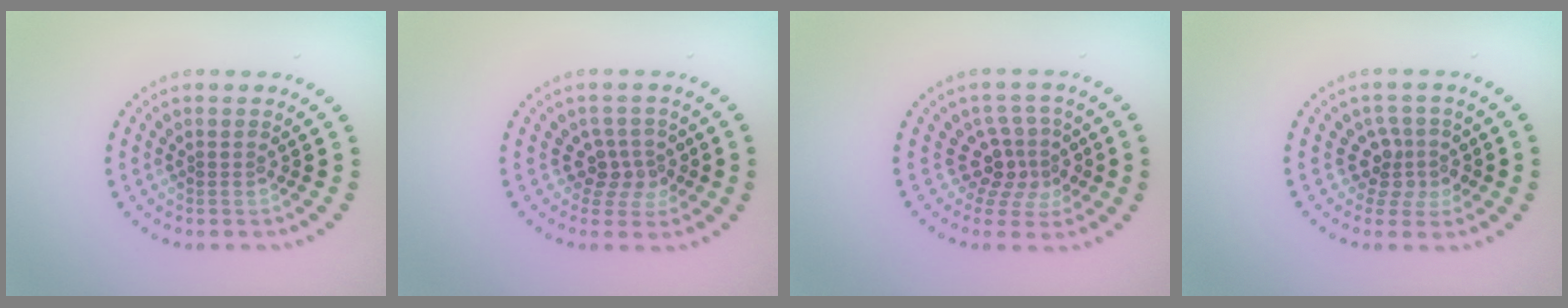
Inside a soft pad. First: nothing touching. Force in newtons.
{"total": 2.6, "press": 1.9, "slide": 1.7}
{"total": 3.3, "press": 2.3, "slide": 2.4}
{"total": 2.7, "press": 2.0, "slide": 1.8}